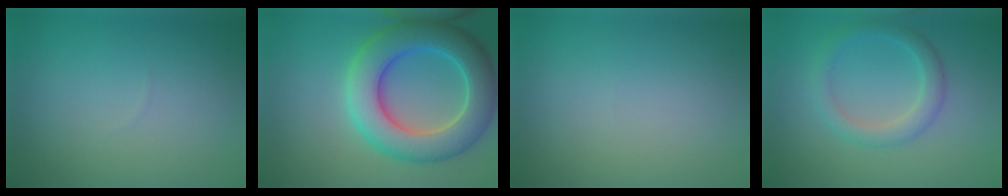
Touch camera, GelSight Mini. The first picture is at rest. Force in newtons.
{"total": 8.8, "press": 8.8, "slide": 0.4}
{"total": 0.0}
{"total": 2.8, "press": 2.8, "slide": 0.0}